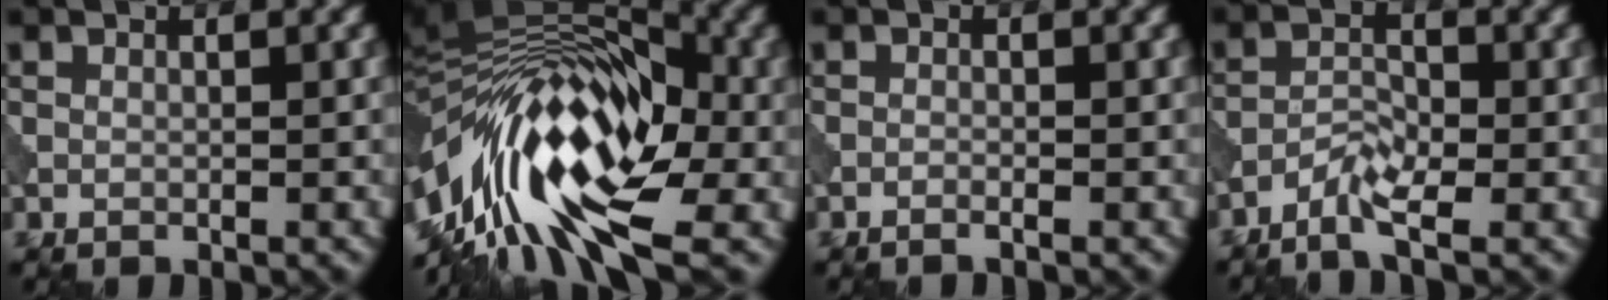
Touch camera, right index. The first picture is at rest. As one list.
[{"total": 15.6, "force": [-4.9, 7.1, 12.9], "torque": [-0.218, 0.031, -0.107]}, {"total": 0.6, "force": [-0.5, 0.0, 0.4], "torque": [-0.006, 0.000, -0.011]}, {"total": 2.8, "force": [-2.1, 0.6, 1.7], "torque": [-0.034, 0.004, -0.047]}]